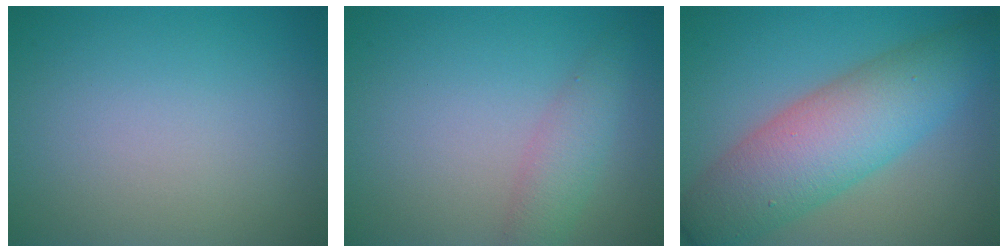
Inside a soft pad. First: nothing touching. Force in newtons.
{"total": 2.5, "press": 2.5, "slide": 0.1}
{"total": 8.7, "press": 8.7, "slide": 0.2}